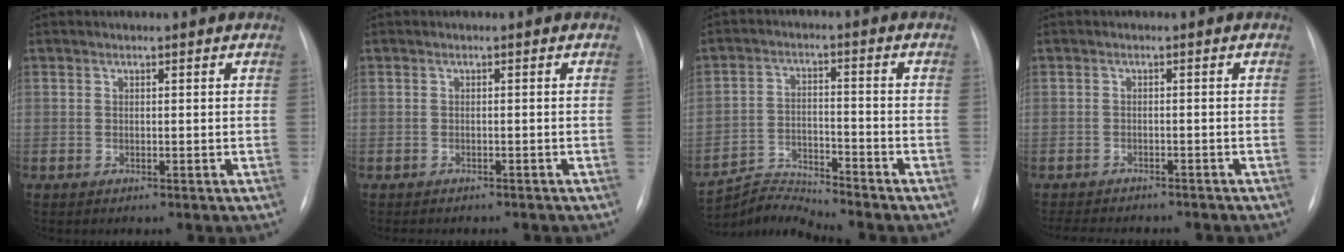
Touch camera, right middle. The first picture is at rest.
{"total": 5.2, "force": [-4.4, 1.9, 1.9], "torque": [-0.024, -0.004, -0.048]}
{"total": 6.4, "force": [-6.0, -1.6, -1.5], "torque": [0.008, -0.002, -0.109]}
{"total": 9.6, "force": [-8.5, 2.9, 3.5], "torque": [-0.062, -0.004, -0.108]}